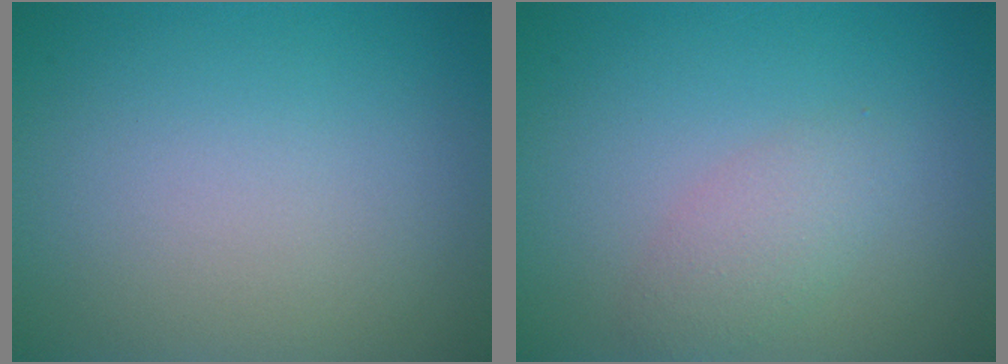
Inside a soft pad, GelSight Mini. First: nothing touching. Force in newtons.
{"total": 2.2, "press": 2.2, "slide": 0.1}